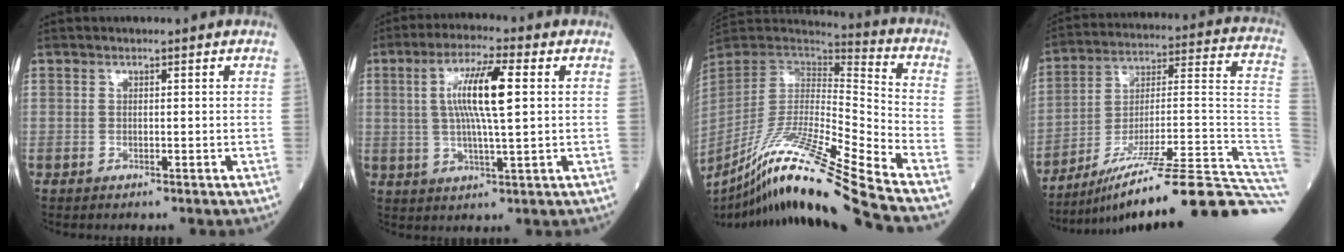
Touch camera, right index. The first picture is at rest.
{"total": 9.9, "force": [1.8, 0.8, 9.7], "torque": [-0.185, 0.006, 0.031]}
{"total": 25.1, "force": [-19.2, -2.0, 16.1], "torque": [-0.287, -0.047, -0.347]}
{"total": 28.5, "force": [-21.4, 0.6, 18.8], "torque": [-0.178, 0.011, -0.327]}